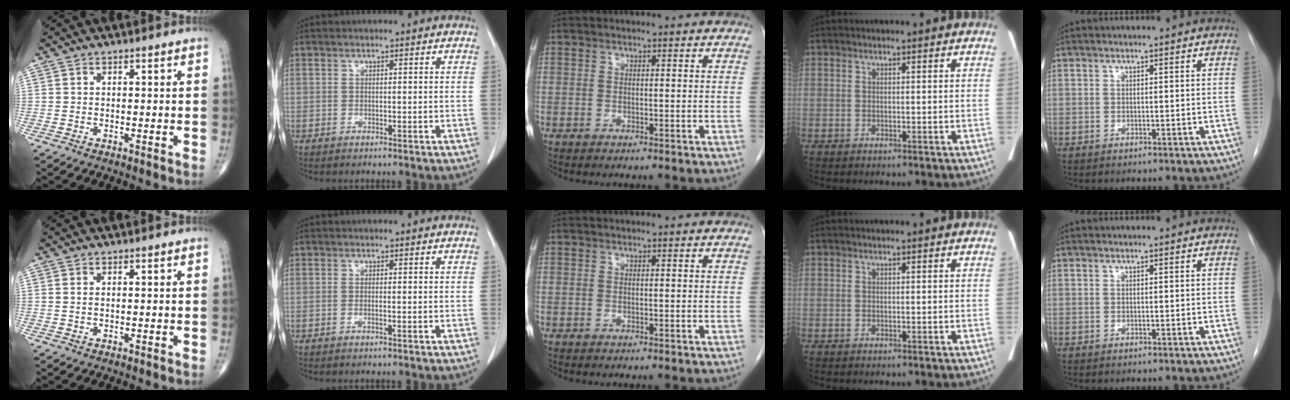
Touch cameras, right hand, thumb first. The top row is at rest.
{"thumb": {"total": 0.5, "force": [0.1, 0.2, 0.4], "torque": [-0.012, 0.004, 0.004]}, "index": {"total": 0.6, "force": [-0.2, 0.0, 0.5], "torque": [-0.012, -0.001, -0.002]}}